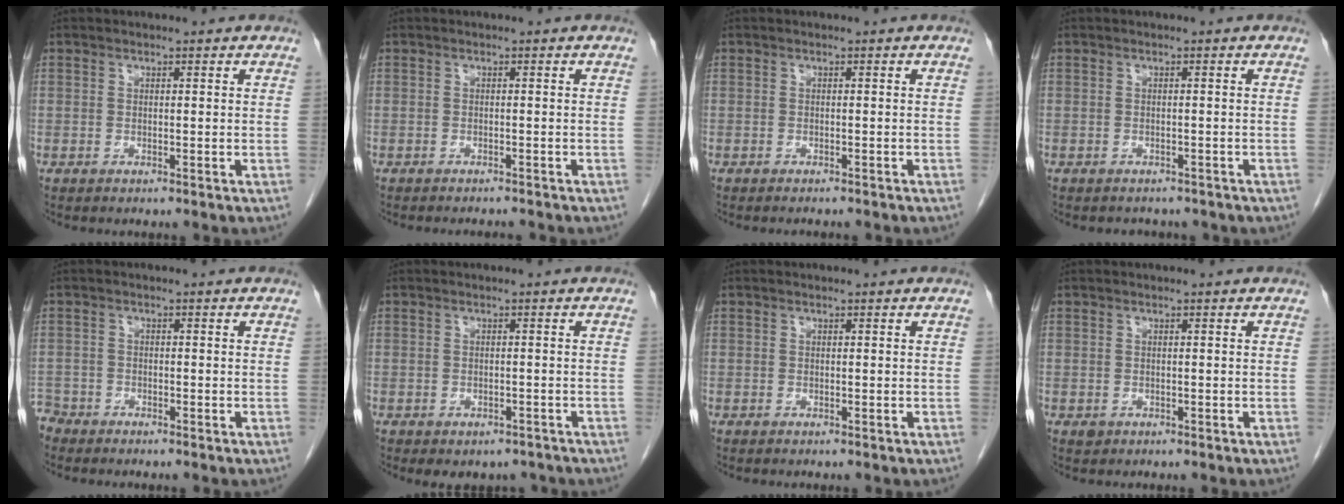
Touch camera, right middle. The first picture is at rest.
{"total": 3.1, "force": [-3.0, 0.4, 0.8], "torque": [-0.010, -0.006, -0.038]}
{"total": 2.5, "force": [-2.3, 0.4, 1.0], "torque": [-0.019, -0.005, -0.024]}
{"total": 4.2, "force": [-3.5, 2.0, 0.9], "torque": [-0.011, 0.004, -0.037]}
{"total": 2.5, "force": [-2.4, 0.9, -0.2], "torque": [0.003, -0.003, -0.047]}
{"total": 5.1, "force": [-4.1, 2.7, 1.3], "torque": [-0.006, 0.010, -0.048]}
{"total": 0.0}
{"total": 0.8, "force": [-0.3, 0.7, 0.2], "torque": [-0.004, 0.002, -0.002]}